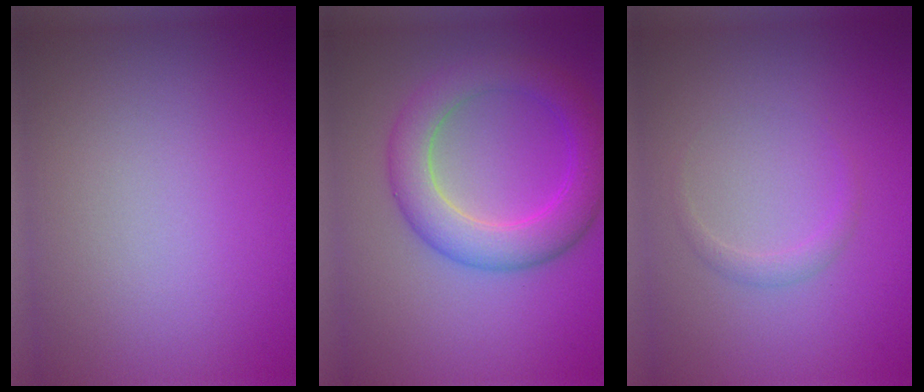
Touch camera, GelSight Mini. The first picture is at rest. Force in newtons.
{"total": 5.6, "press": 5.6, "slide": 0.4}
{"total": 1.0, "press": 1.0, "slide": 0.1}